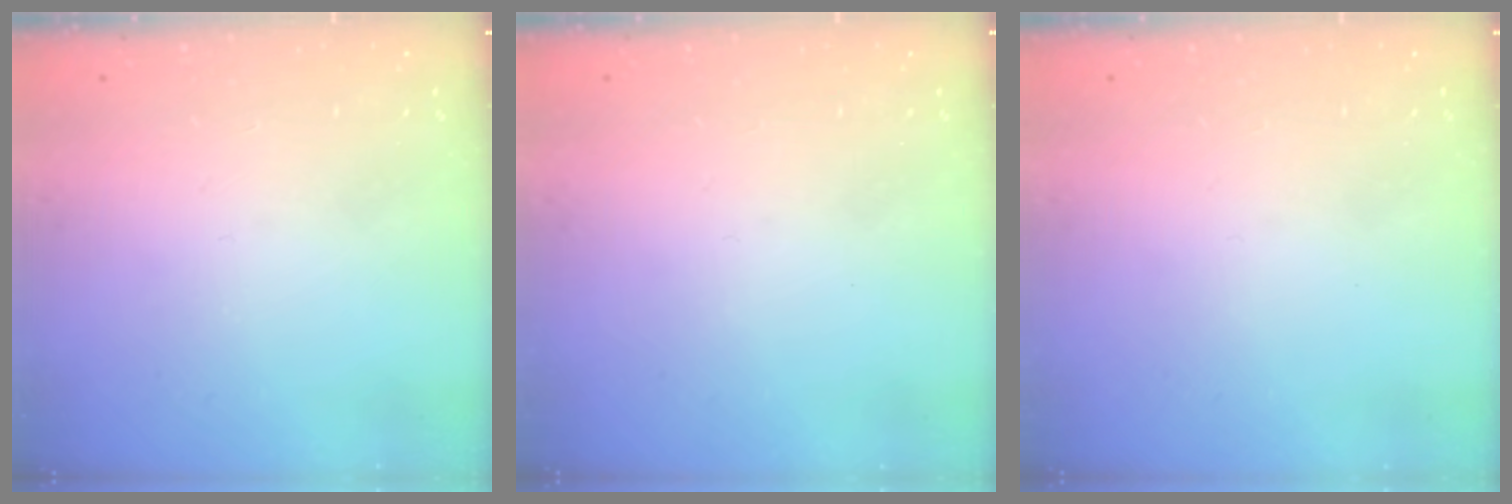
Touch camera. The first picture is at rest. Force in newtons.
{"total": 0.0}
{"total": 0.0}